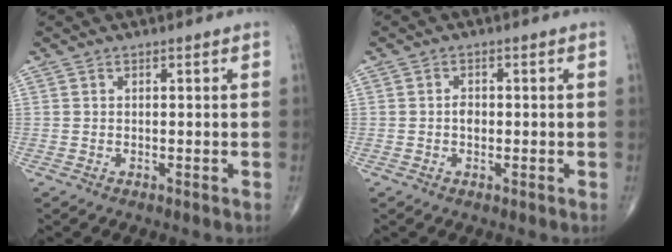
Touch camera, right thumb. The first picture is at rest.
{"total": 1.8, "force": [-0.2, 1.2, 1.2], "torque": [-0.015, 0.004, -0.005]}